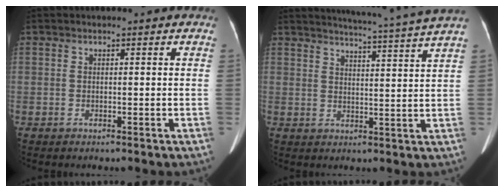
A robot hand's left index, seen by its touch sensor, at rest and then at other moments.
{"total": 12.4, "force": [11.3, -2.8, 4.3], "torque": [-0.069, -0.051, 0.138]}